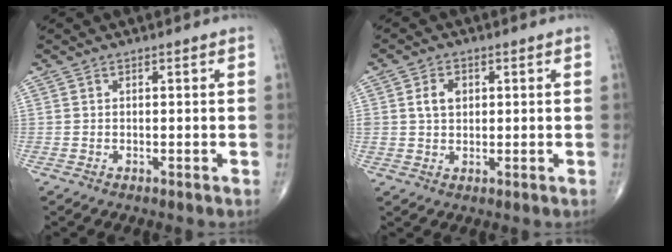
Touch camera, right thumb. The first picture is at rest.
{"total": 4.2, "force": [1.0, 3.0, 2.7], "torque": [-0.039, 0.000, 0.019]}